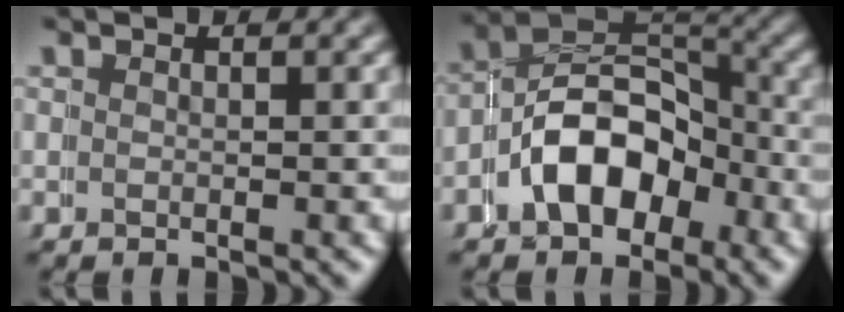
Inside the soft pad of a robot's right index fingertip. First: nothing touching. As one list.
[{"total": 6.7, "force": [-2.1, 5.2, 3.7], "torque": [-0.073, -0.013, -0.041]}]